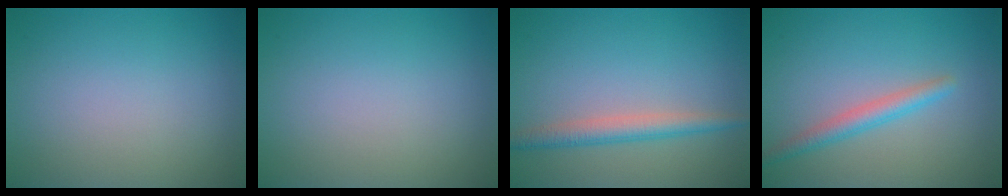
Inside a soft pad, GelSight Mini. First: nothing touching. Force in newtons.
{"total": 0.0}
{"total": 2.7, "press": 2.7, "slide": 0.1}
{"total": 2.4, "press": 2.4, "slide": 0.1}